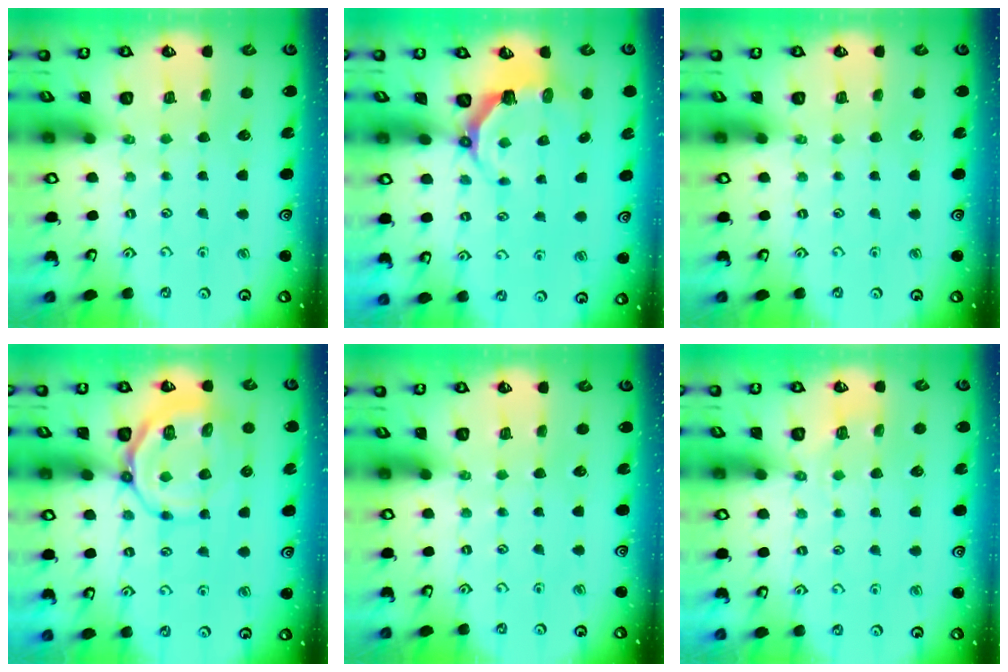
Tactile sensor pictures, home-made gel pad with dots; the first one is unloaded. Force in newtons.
{"total": 4.9, "press": 3.2, "slide": 3.7}
{"total": 0.0}
{"total": 11.1, "press": 10.8, "slide": 2.3}
{"total": 0.0}
{"total": 2.8, "press": 2.5, "slide": 1.3}